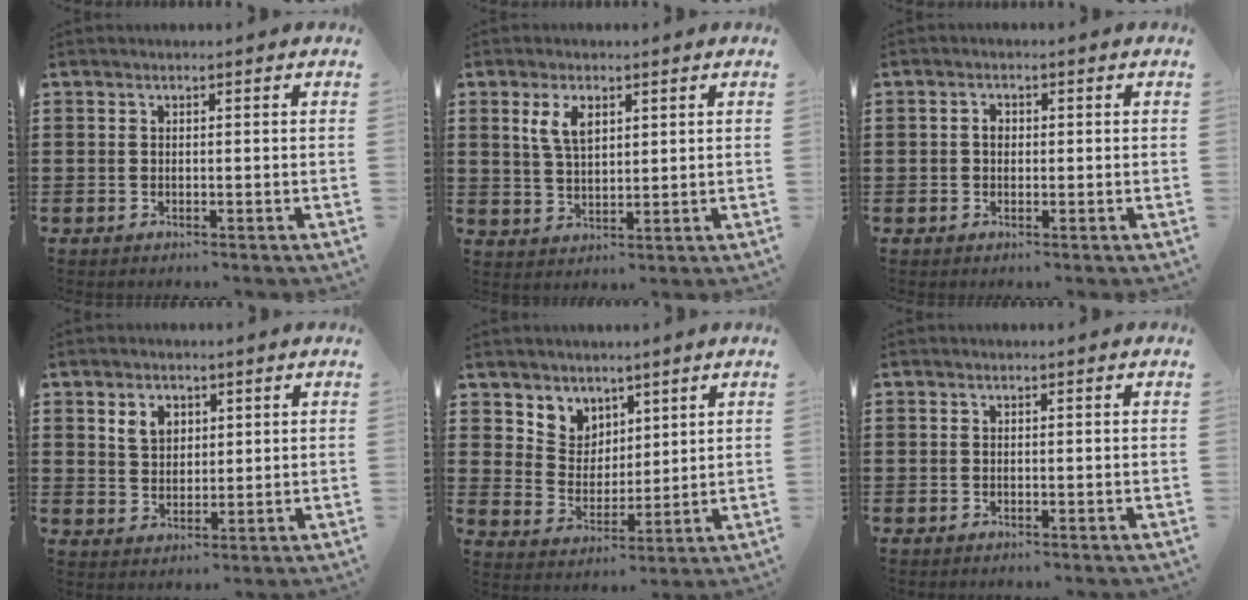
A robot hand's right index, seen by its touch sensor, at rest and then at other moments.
{"total": 4.7, "force": [2.0, 2.3, 3.5], "torque": [-0.077, 0.009, 0.035]}
{"total": 1.5, "force": [0.0, 1.1, 1.1], "torque": [-0.022, 0.006, -0.002]}
{"total": 4.0, "force": [1.9, 2.9, 1.9], "torque": [-0.048, 0.012, 0.034]}
{"total": 5.5, "force": [3.9, 3.9, -0.8], "torque": [-0.020, -0.012, 0.073]}
{"total": 0.0}